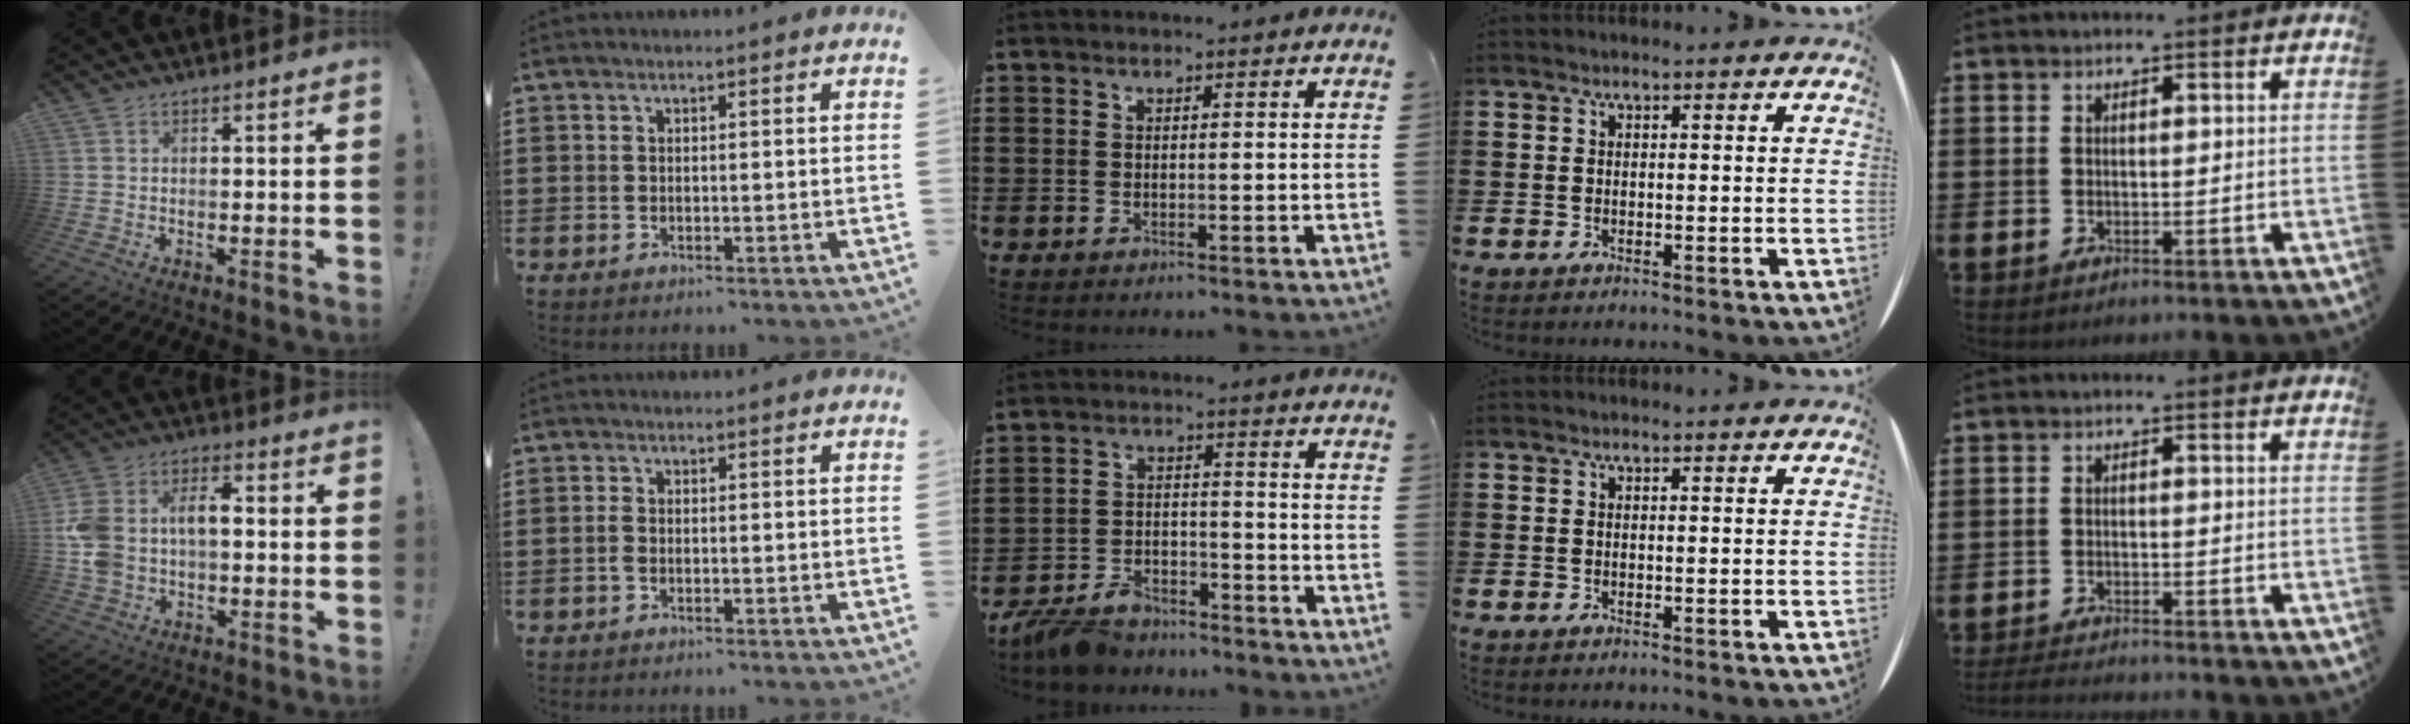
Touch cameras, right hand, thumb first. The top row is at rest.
{"thumb": {"total": 11.9, "force": [0.1, 8.3, 8.6], "torque": [-0.186, 0.012, 0.003]}, "index": {"total": 1.1, "force": [-0.5, 0.4, 0.9], "torque": [-0.025, -0.005, -0.011]}, "middle": {"total": 5.6, "force": [-5.3, 1.3, 1.3], "torque": [-0.042, 0.001, -0.109]}, "little": {"total": 2.0, "force": [-1.9, -0.1, 0.3], "torque": [-0.005, 0.003, -0.039]}}